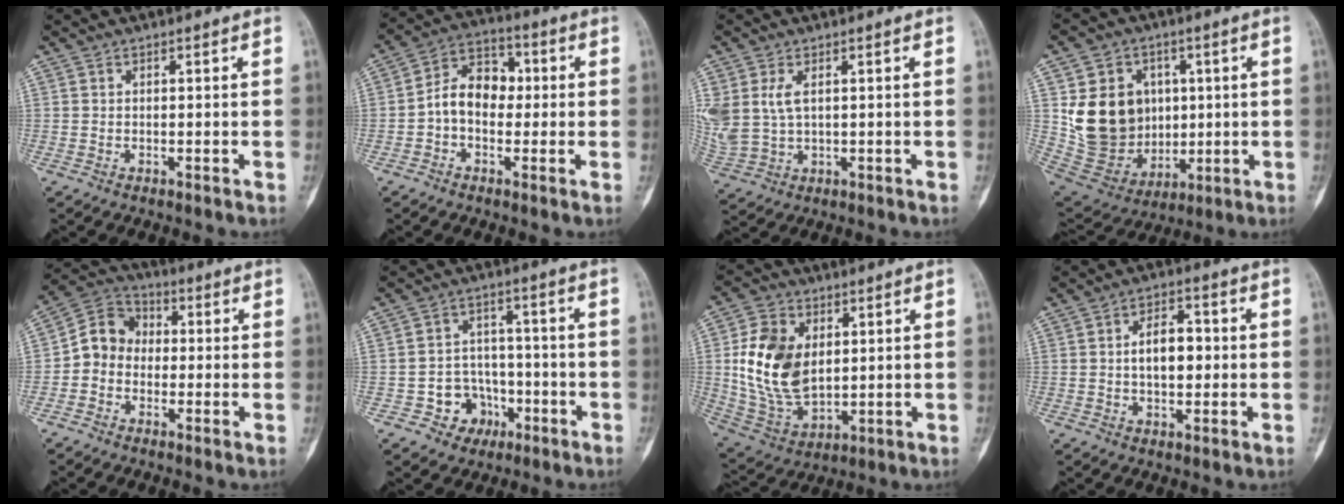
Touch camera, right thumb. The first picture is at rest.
{"total": 9.3, "force": [-0.5, 6.7, 6.3], "torque": [-0.080, 0.034, -0.023]}
{"total": 7.9, "force": [2.1, 4.9, 5.9], "torque": [-0.143, 0.000, 0.058]}
{"total": 16.7, "force": [2.6, 14.2, 8.5], "torque": [-0.118, -0.007, 0.077]}
{"total": 8.2, "force": [-1.1, 7.2, 3.8], "torque": [-0.050, 0.035, -0.037]}
{"total": 7.6, "force": [-3.3, 6.6, 1.9], "torque": [0.017, 0.036, -0.046]}
{"total": 18.4, "force": [1.8, 11.4, 14.3], "torque": [-0.269, -0.013, 0.046]}
{"total": 7.6, "force": [0.4, 4.4, 6.2], "torque": [-0.081, 0.014, 0.004]}